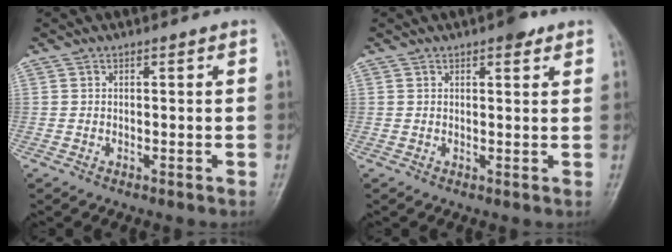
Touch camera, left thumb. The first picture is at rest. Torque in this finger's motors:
{"motor_torque": [0.37, 0.09, 0.23, -0.39, -0.02]}